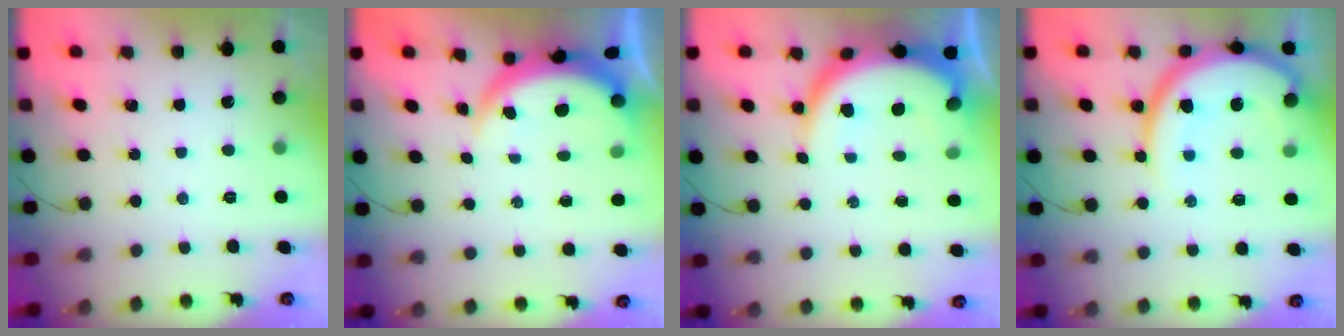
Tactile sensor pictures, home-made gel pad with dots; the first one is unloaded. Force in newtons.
{"total": 6.0, "press": 5.7, "slide": 1.8}
{"total": 10.2, "press": 10.2, "slide": 1.0}
{"total": 14.9, "press": 14.8, "slide": 1.5}